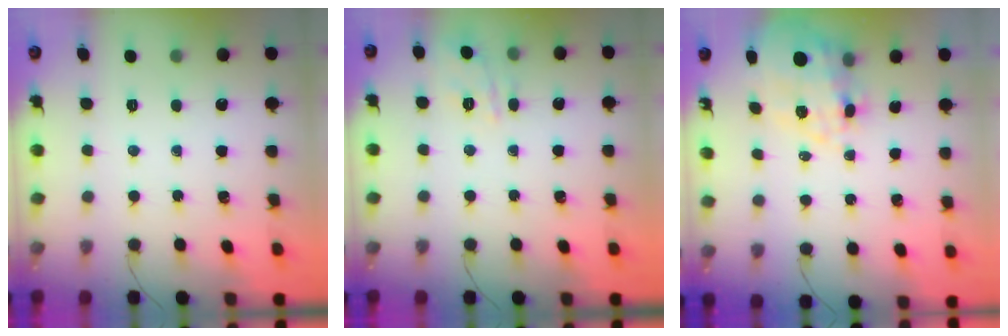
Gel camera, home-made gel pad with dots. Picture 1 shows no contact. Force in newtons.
{"total": 2.9, "press": 2.7, "slide": 1.2}
{"total": 15.3, "press": 14.9, "slide": 3.6}